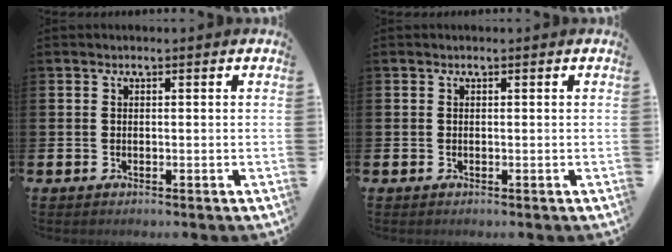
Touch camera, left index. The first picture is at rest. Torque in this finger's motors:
{"motor_torque": [0.14, -0.07, -0.02, -0.01]}